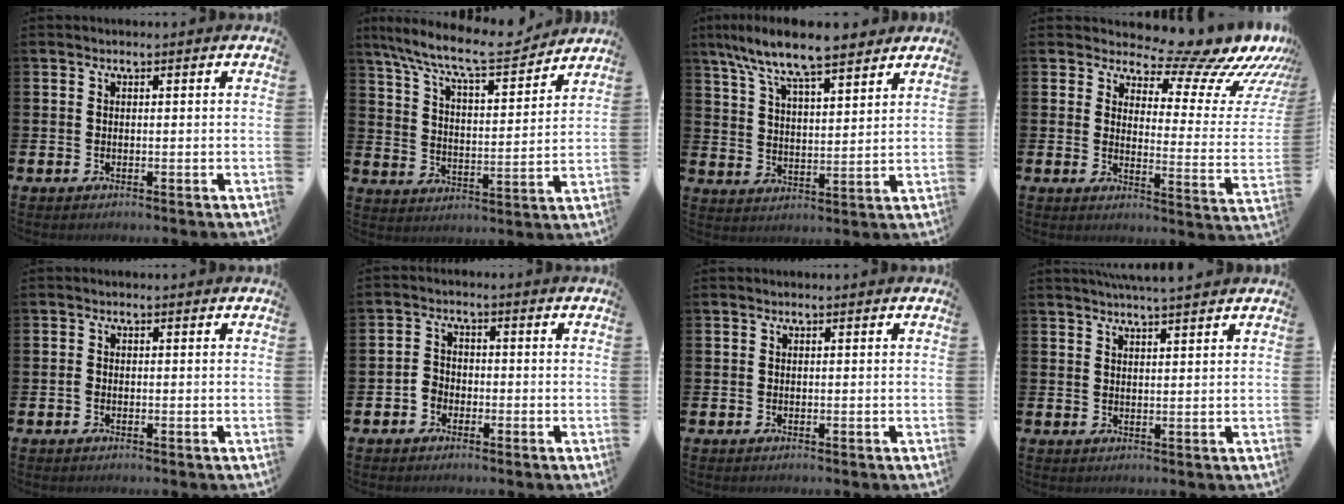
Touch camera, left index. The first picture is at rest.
{"total": 10.4, "force": [9.3, 1.9, 4.3], "torque": [-0.117, -0.057, 0.161]}
{"total": 9.3, "force": [8.4, 1.1, 3.7], "torque": [-0.102, -0.038, 0.154]}
{"total": 10.4, "force": [9.2, 3.2, 3.8], "torque": [-0.056, -0.085, 0.146]}
{"total": 0.9, "force": [-0.5, 0.6, 0.5], "torque": [-0.017, 0.006, -0.010]}
{"total": 2.5, "force": [-1.5, 1.9, 0.5], "torque": [-0.014, 0.009, -0.035]}
{"total": 0.0}
{"total": 3.3, "force": [3.2, -0.4, 0.7], "torque": [-0.011, -0.014, 0.057]}